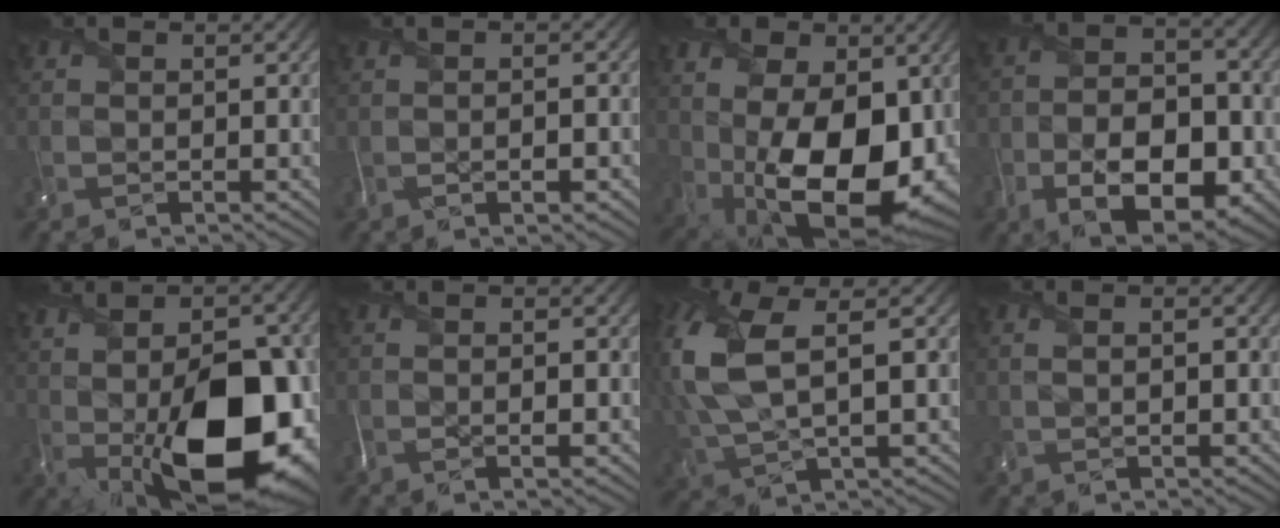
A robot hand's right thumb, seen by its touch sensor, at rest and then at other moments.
{"total": 2.7, "force": [-0.8, 0.7, 2.5], "torque": [-0.029, 0.003, -0.014]}
{"total": 17.8, "force": [-0.4, 11.1, 13.9], "torque": [-0.234, -0.040, 0.004]}
{"total": 11.5, "force": [-5.2, 6.4, 8.0], "torque": [-0.135, -0.023, -0.086]}
{"total": 19.1, "force": [-3.5, 9.6, 16.1], "torque": [-0.224, -0.027, -0.037]}
{"total": 1.8, "force": [-0.6, 0.3, 1.6], "torque": [-0.024, -0.005, -0.010]}
{"total": 12.5, "force": [1.9, 5.5, 11.0], "torque": [-0.277, -0.003, 0.036]}
{"total": 2.1, "force": [-0.2, 0.3, 2.1], "torque": [-0.032, -0.006, -0.001]}